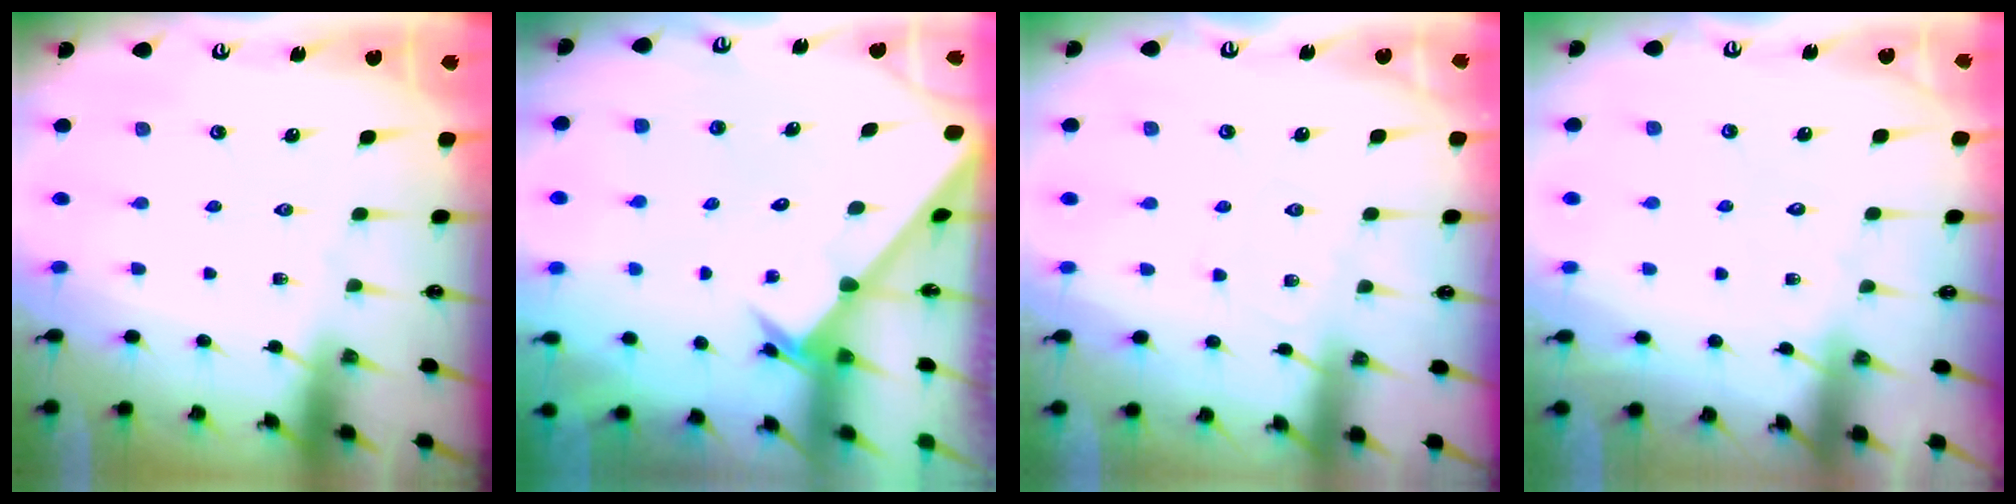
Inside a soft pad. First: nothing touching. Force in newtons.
{"total": 2.5, "press": 2.5, "slide": 0.2}
{"total": 4.3, "press": 4.3, "slide": 0.3}
{"total": 2.9, "press": 2.9, "slide": 0.4}